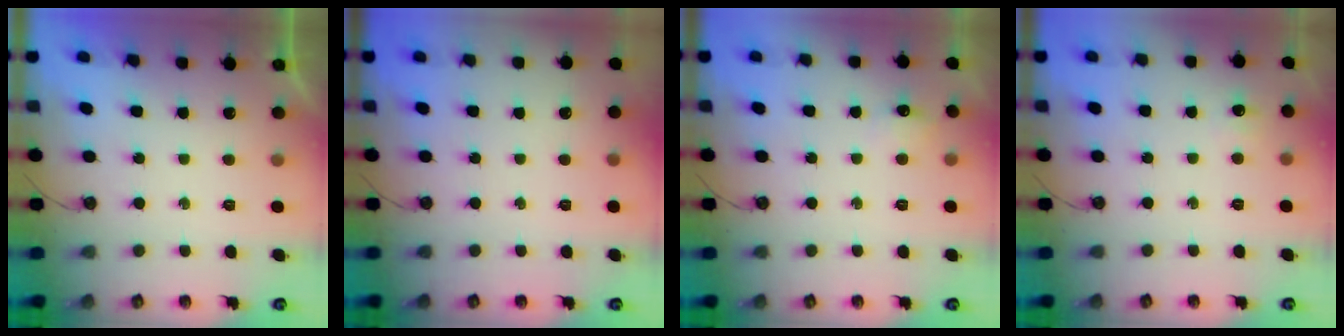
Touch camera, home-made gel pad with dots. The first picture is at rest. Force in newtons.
{"total": 0.0}
{"total": 5.1, "press": 5.0, "slide": 1.2}
{"total": 4.5, "press": 4.4, "slide": 1.1}